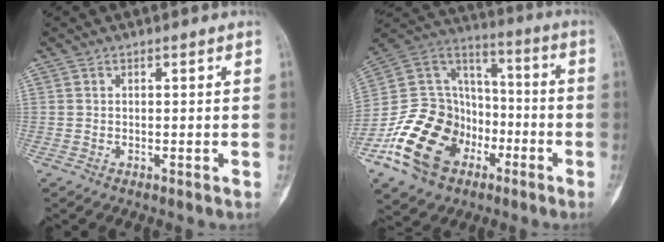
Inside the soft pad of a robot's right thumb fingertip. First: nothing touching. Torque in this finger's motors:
{"motor_torque": [1.36, 1.86, 1.21, -1.56, 0.18]}